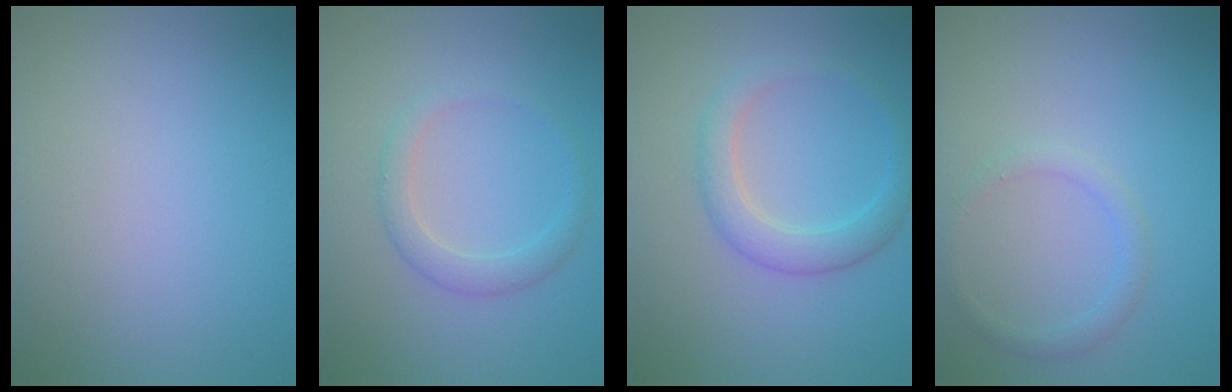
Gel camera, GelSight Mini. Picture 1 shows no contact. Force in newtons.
{"total": 1.5, "press": 1.5, "slide": 0.0}
{"total": 3.0, "press": 3.0, "slide": 0.1}
{"total": 1.4, "press": 1.4, "slide": 0.2}